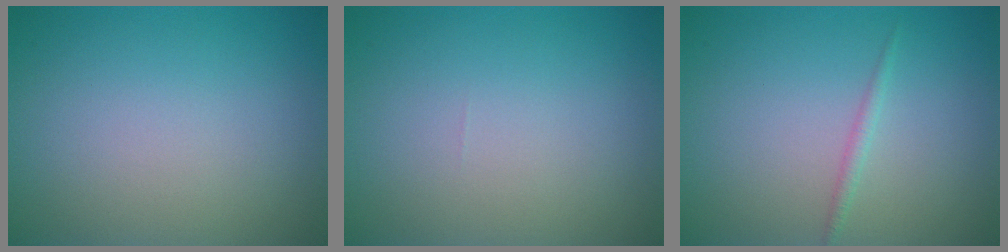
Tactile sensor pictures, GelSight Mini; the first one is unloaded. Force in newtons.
{"total": 0.0}
{"total": 0.9, "press": 0.9, "slide": 0.1}